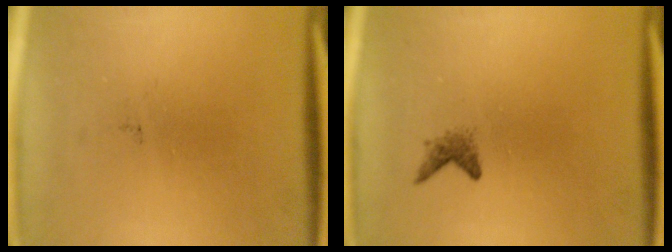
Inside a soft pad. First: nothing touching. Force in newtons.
{"total": 1.2}